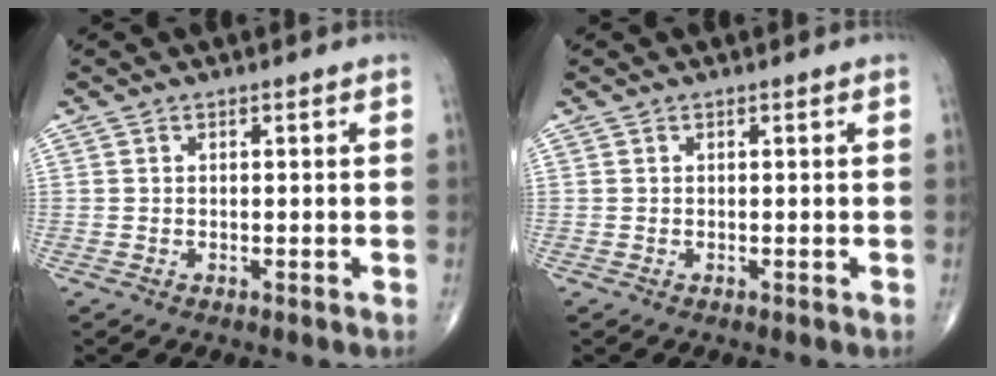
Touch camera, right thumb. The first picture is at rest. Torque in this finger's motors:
{"motor_torque": [-0.05, 0.05, 0.00, 0.00, 0.00]}